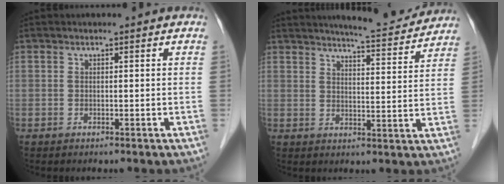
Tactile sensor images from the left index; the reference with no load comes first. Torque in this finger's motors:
{"motor_torque": [0.69, -0.63, 0.48, 0.10]}